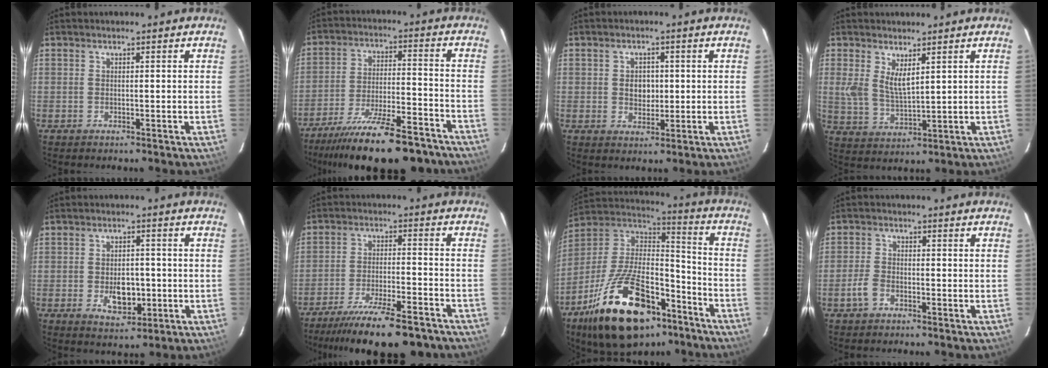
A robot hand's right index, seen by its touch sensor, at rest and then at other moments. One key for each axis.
{"total": 22.9, "fx": -18.9, "fy": 5.5, "fz": 11.7, "tx": -0.214, "ty": -0.035, "tz": -0.275}
{"total": 3.9, "fx": 0.2, "fy": 3.1, "fz": 2.2, "tx": -0.035, "ty": 0.006, "tz": 0.006}
{"total": 5.8, "fx": 2.8, "fy": 2.4, "fz": 4.5, "tx": -0.085, "ty": -0.010, "tz": 0.060}
{"total": 6.5, "fx": -1.5, "fy": 4.2, "fz": 4.8, "tx": -0.085, "ty": 0.000, "tz": -0.014}
{"total": 18.6, "fx": -15.5, "fy": 3.7, "fz": 9.6, "tx": -0.185, "ty": -0.032, "tz": -0.228}
{"total": 28.2, "fx": -16.9, "fy": 13.4, "fz": 18.1, "tx": -0.344, "ty": -0.001, "tz": -0.264}
{"total": 3.7, "fx": -2.2, "fy": 2.2, "fz": 2.0, "tx": -0.052, "ty": 0.004, "tz": -0.043}